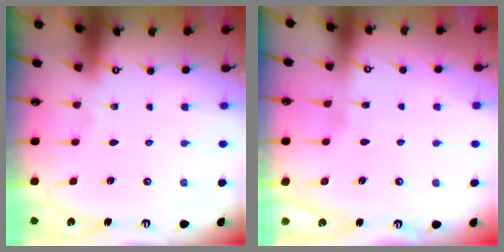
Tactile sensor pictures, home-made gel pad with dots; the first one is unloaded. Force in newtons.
{"total": 2.5, "press": 2.5, "slide": 0.2}